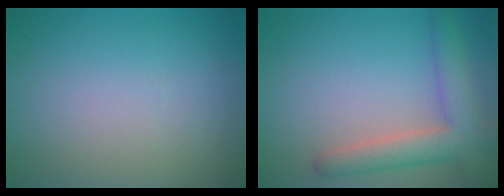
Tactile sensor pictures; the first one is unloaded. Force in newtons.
{"total": 4.7, "press": 4.6, "slide": 0.5}